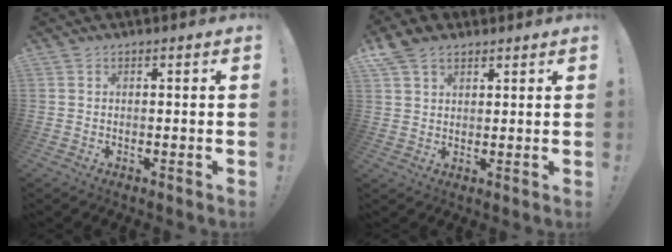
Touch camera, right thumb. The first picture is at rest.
{"total": 6.8, "force": [4.3, 4.2, 3.1], "torque": [-0.058, -0.009, 0.086]}